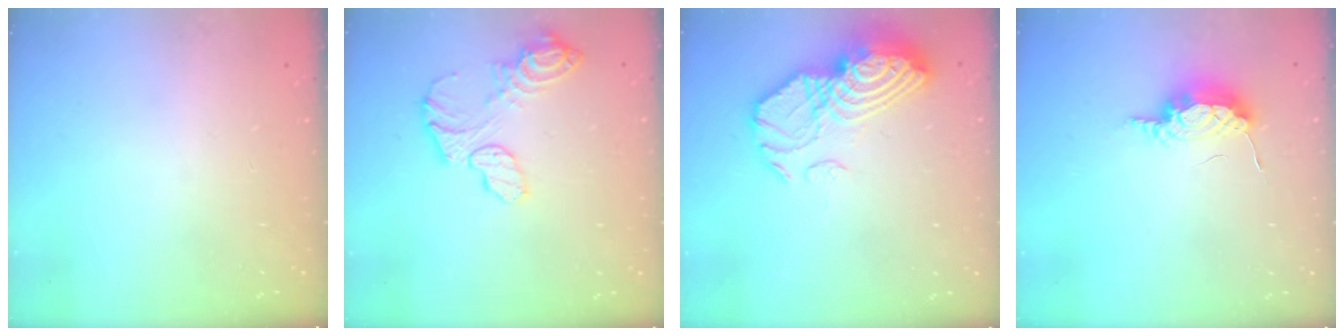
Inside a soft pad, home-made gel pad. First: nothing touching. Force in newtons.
{"total": 11.6, "press": 11.5, "slide": 1.1}
{"total": 16.6, "press": 16.4, "slide": 2.6}
{"total": 10.0, "press": 8.6, "slide": 5.1}